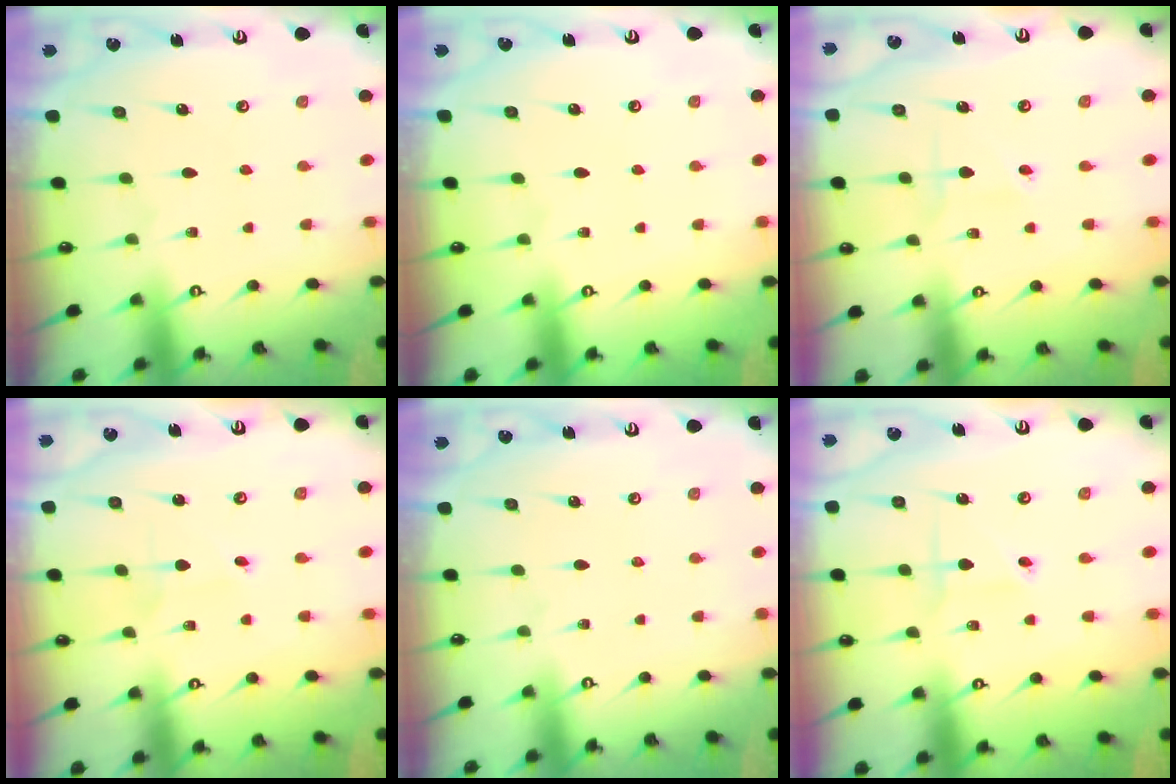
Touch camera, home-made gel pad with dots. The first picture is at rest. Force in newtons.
{"total": 0.0}
{"total": 3.6, "press": 3.6, "slide": 0.5}
{"total": 1.2, "press": 1.2, "slide": 0.1}
{"total": 0.0}
{"total": 2.0, "press": 2.0, "slide": 0.1}